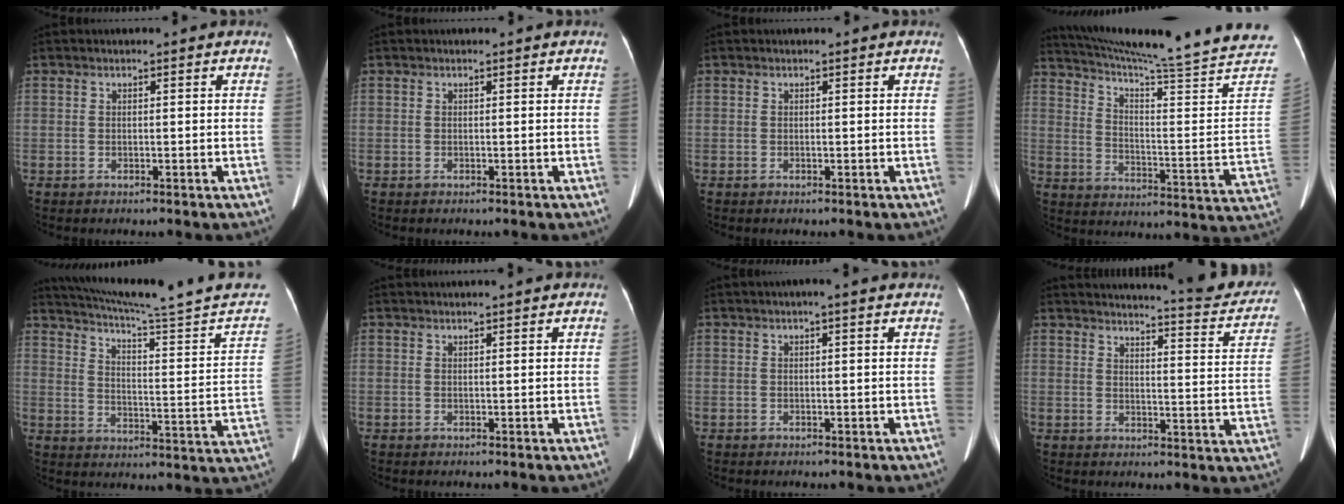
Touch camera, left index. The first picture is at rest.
{"total": 0.0}
{"total": 0.0}
{"total": 28.4, "force": [25.6, -1.8, 12.1], "torque": [-0.200, -0.120, 0.331]}
{"total": 22.9, "force": [20.7, -1.9, 9.7], "torque": [-0.154, -0.075, 0.269]}
{"total": 2.1, "force": [1.9, -0.4, 0.7], "torque": [-0.008, 0.023, 0.033]}
{"total": 1.8, "force": [1.3, 0.0, 1.3], "torque": [-0.018, 0.019, 0.015]}
{"total": 17.7, "force": [16.7, 1.7, 5.6], "torque": [-0.061, -0.067, 0.181]}